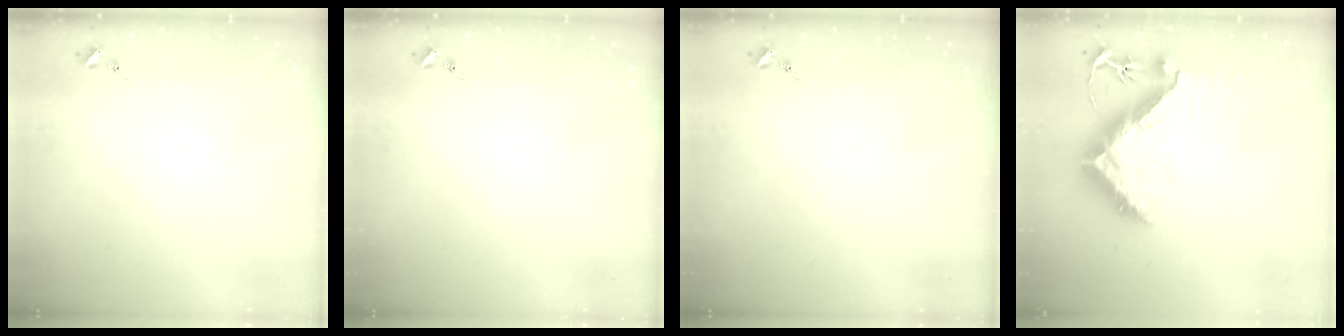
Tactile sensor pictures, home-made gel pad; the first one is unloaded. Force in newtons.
{"total": 0.0}
{"total": 0.0}
{"total": 14.8, "press": 14.7, "slide": 1.3}